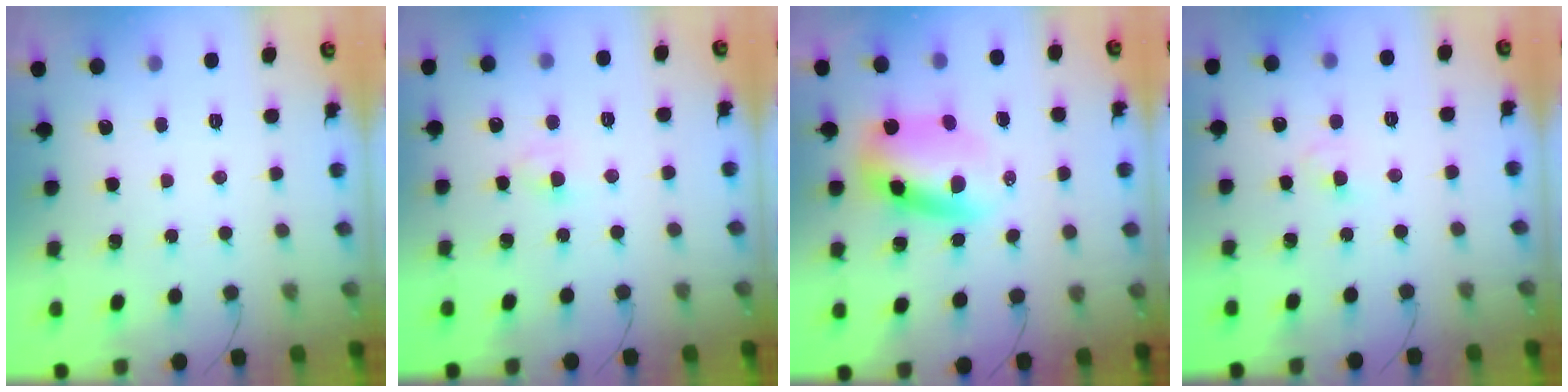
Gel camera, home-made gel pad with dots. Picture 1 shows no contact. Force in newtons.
{"total": 2.8, "press": 2.7, "slide": 1.0}
{"total": 9.9, "press": 9.6, "slide": 2.7}
{"total": 2.5, "press": 2.3, "slide": 1.0}